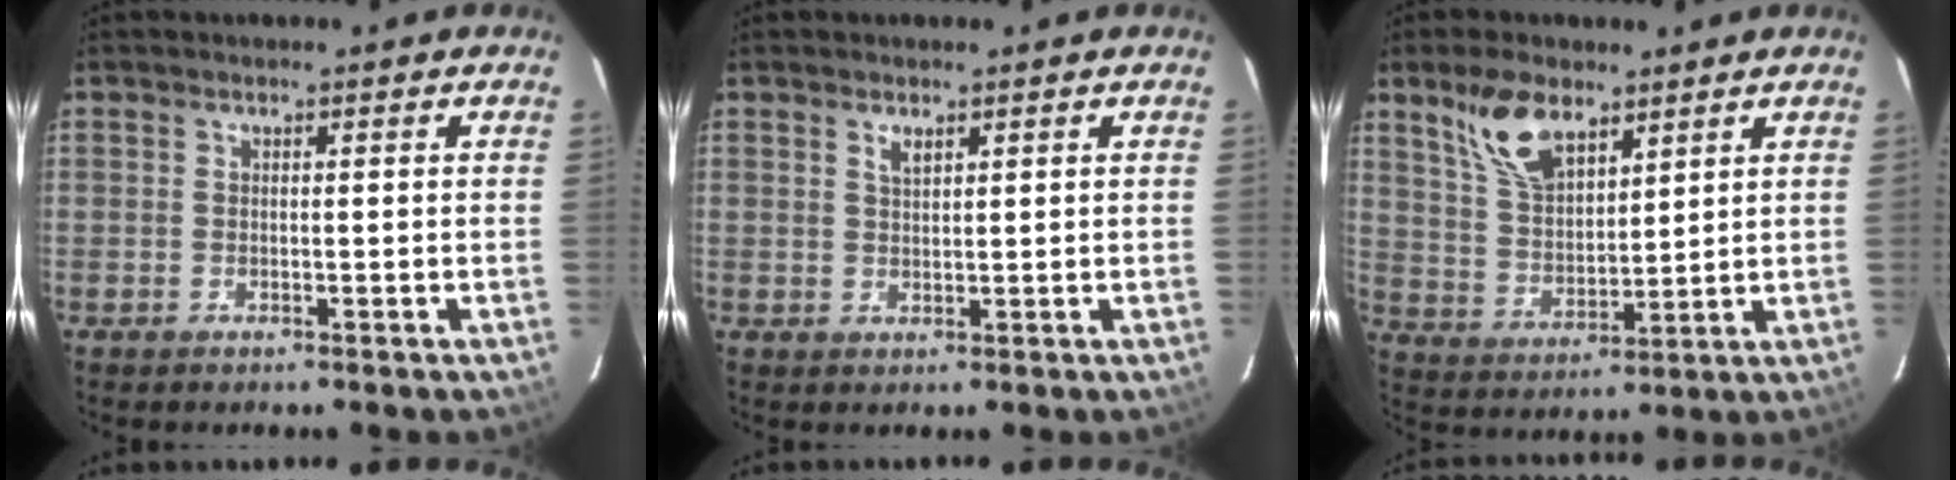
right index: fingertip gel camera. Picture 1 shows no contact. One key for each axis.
{"total": 1.7, "fx": 1.1, "fy": 0.7, "fz": 1.1, "tx": -0.019, "ty": 0.002, "tz": 0.020}
{"total": 10.4, "fx": 6.7, "fy": 4.9, "fz": 6.2, "tx": -0.118, "ty": 0.014, "tz": 0.139}